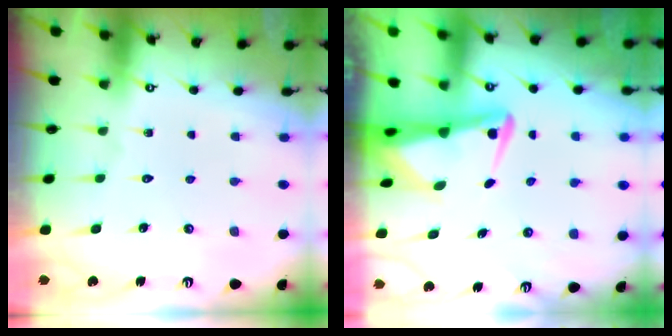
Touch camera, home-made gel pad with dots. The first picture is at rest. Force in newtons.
{"total": 4.5, "press": 4.4, "slide": 0.8}